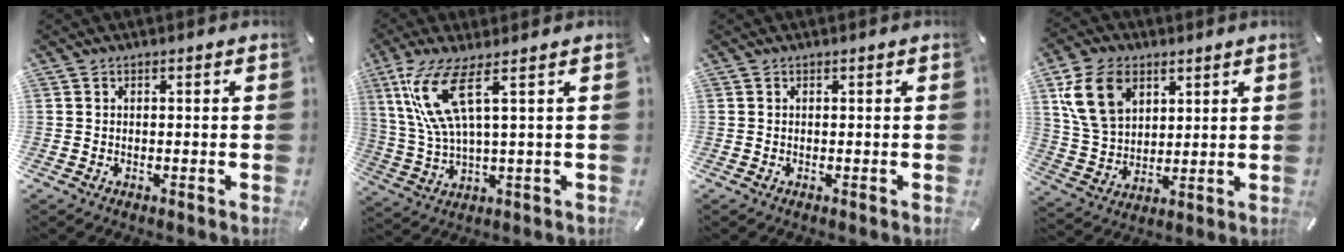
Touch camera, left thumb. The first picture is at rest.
{"total": 11.5, "force": [4.4, 2.7, 10.3], "torque": [-0.230, -0.009, 0.075]}
{"total": 0.0}
{"total": 12.6, "force": [5.6, 8.9, 7.0], "torque": [-0.167, -0.004, 0.102]}